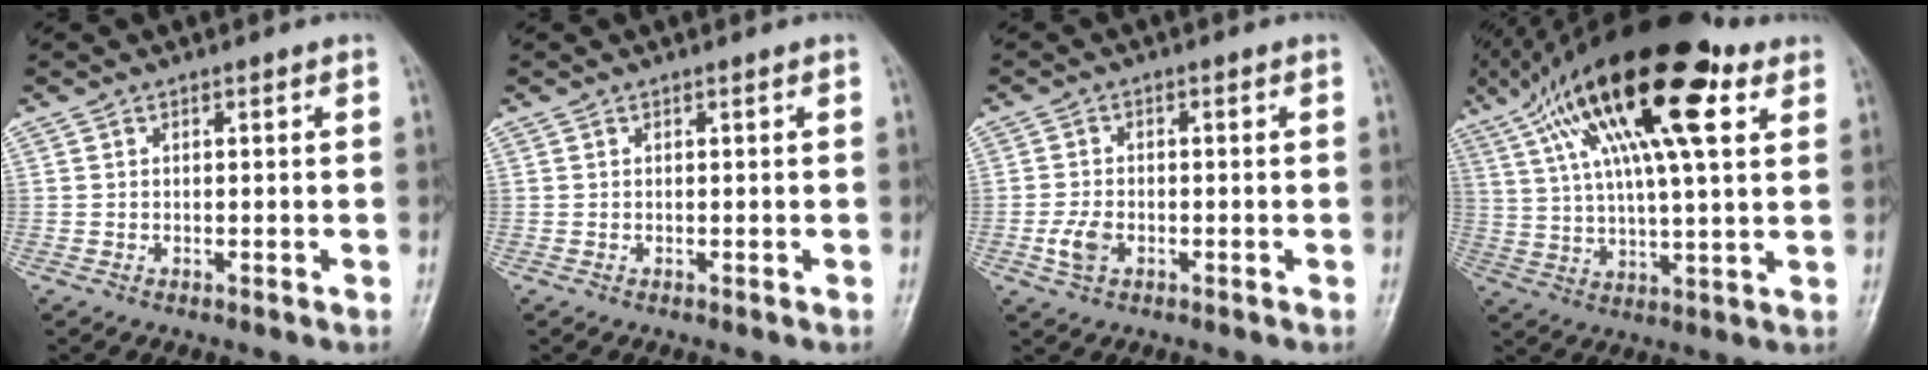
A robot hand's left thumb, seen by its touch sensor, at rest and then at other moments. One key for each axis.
{"total": 0.0}
{"total": 4.0, "fx": -1.4, "fy": 2.6, "fz": 2.7, "tx": -0.057, "ty": 0.005, "tz": -0.028}
{"total": 24.6, "fx": 11.0, "fy": 7.6, "fz": 20.7, "tx": -0.355, "ty": 0.008, "tz": 0.182}